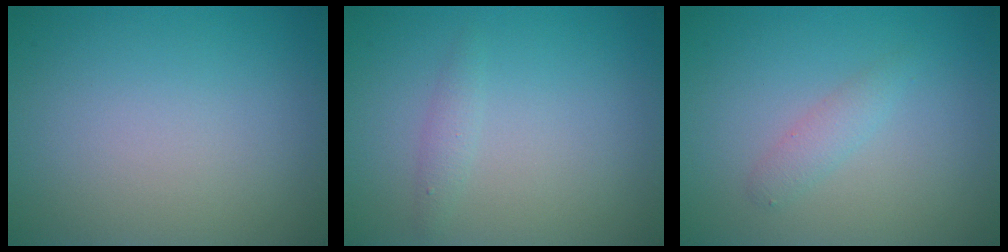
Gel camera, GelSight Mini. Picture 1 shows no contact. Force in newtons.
{"total": 1.0, "press": 1.0, "slide": 0.1}
{"total": 1.4, "press": 1.4, "slide": 0.0}